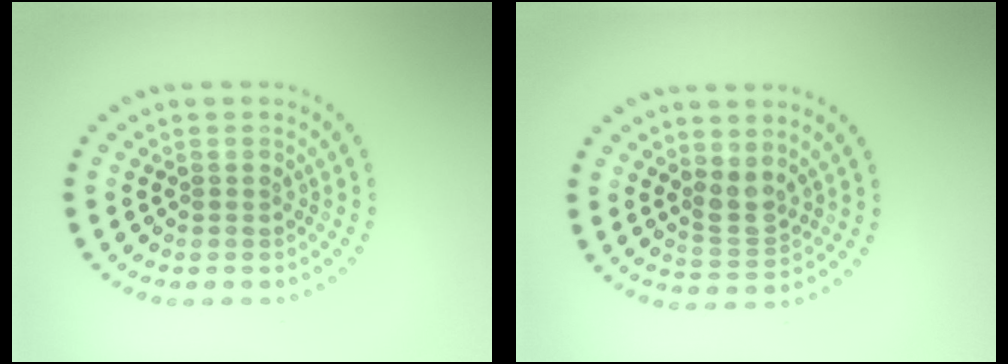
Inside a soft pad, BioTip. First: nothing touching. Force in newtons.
{"total": 2.1, "press": 1.7, "slide": 1.2}